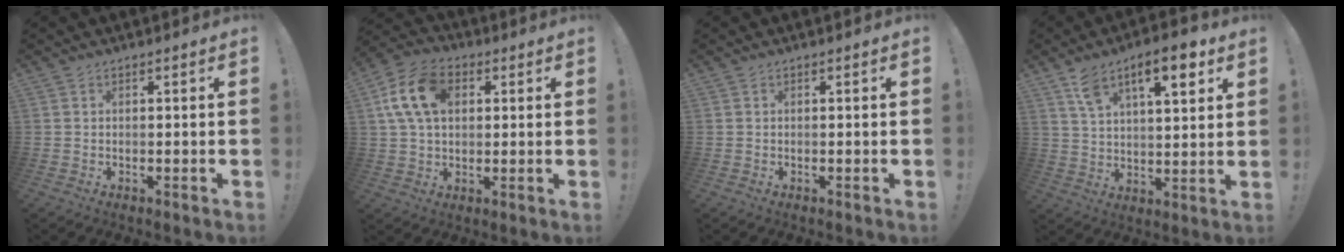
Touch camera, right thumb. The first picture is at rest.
{"total": 14.8, "force": [4.0, 10.1, 10.1], "torque": [-0.179, 0.007, 0.079]}
{"total": 0.0}
{"total": 12.8, "force": [7.3, 5.3, 9.1], "torque": [-0.131, -0.025, 0.121]}